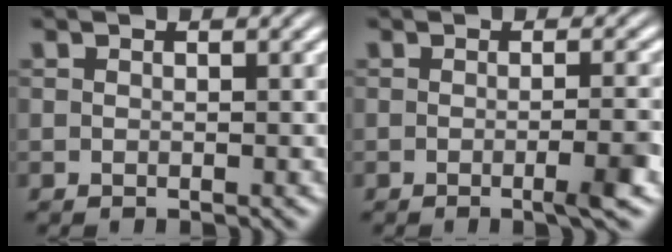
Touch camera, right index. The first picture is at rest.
{"total": 2.5, "force": [-1.0, -0.1, 2.3], "torque": [-0.030, 0.002, -0.020]}